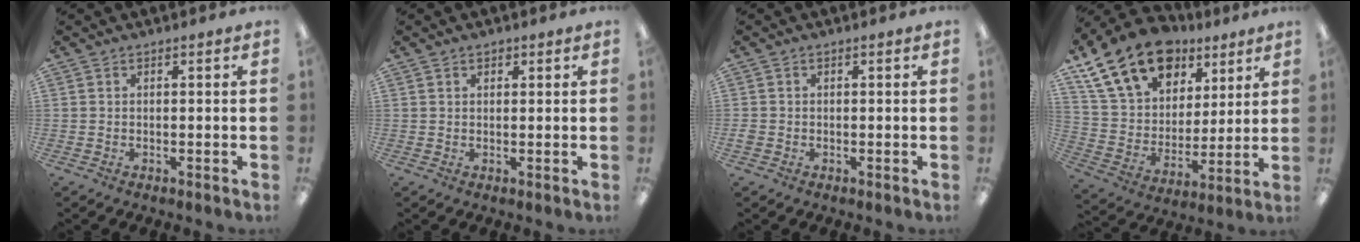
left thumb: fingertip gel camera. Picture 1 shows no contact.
{"total": 1.2, "force": [0.8, 0.8, 0.4], "torque": [-0.008, 0.003, 0.015]}
{"total": 1.2, "force": [-0.4, 1.0, 0.6], "torque": [-0.009, 0.002, -0.007]}
{"total": 19.9, "force": [12.3, 12.8, 8.9], "torque": [-0.160, -0.059, 0.229]}